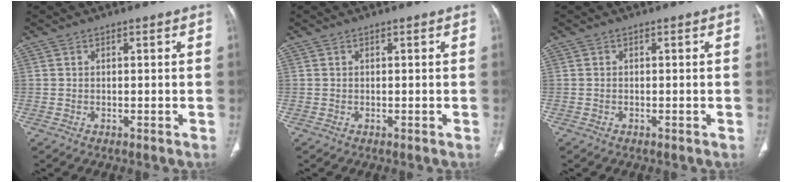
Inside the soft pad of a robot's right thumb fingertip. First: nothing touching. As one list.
[{"total": 0.0}, {"total": 0.0}]